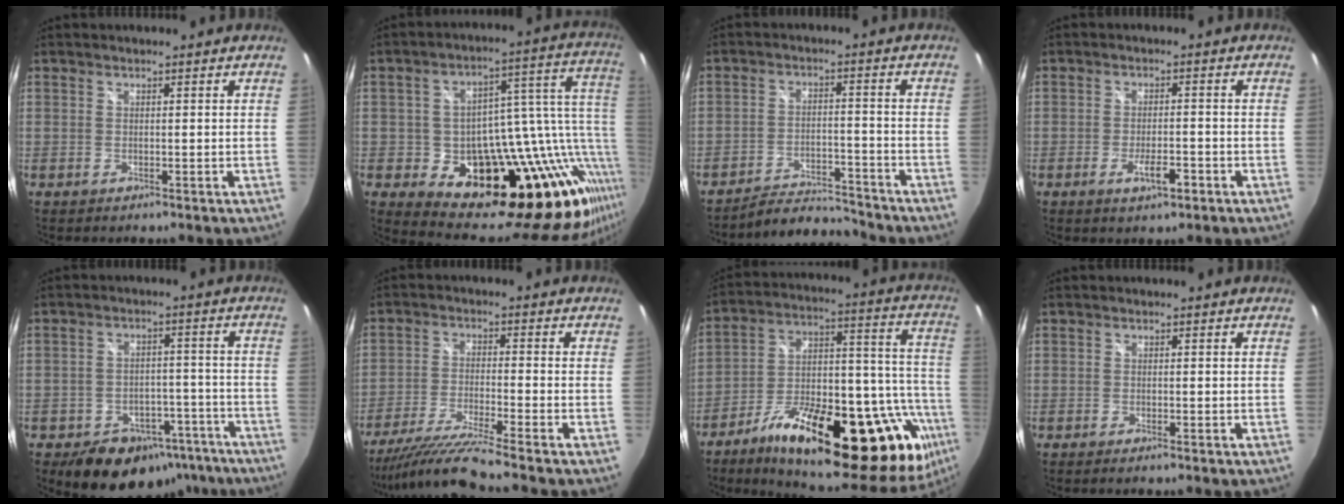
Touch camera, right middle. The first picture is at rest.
{"total": 31.3, "force": [-7.6, 17.7, 24.6], "torque": [-0.352, 0.023, -0.088]}
{"total": 8.5, "force": [-8.5, 0.6, 1.0], "torque": [-0.042, 0.007, -0.136]}
{"total": 4.4, "force": [-2.3, 1.5, 3.4], "torque": [-0.068, -0.007, -0.038]}
{"total": 14.1, "force": [-9.7, 8.9, 5.2], "torque": [-0.101, 0.023, -0.104]}
{"total": 10.5, "force": [-9.0, -2.1, 5.0], "torque": [-0.110, -0.020, -0.166]}
{"total": 35.3, "force": [-18.5, 11.7, 27.7], "torque": [-0.386, 0.011, -0.275]}
{"total": 0.9, "force": [-0.7, -0.2, 0.5], "torque": [-0.009, -0.002, -0.014]}